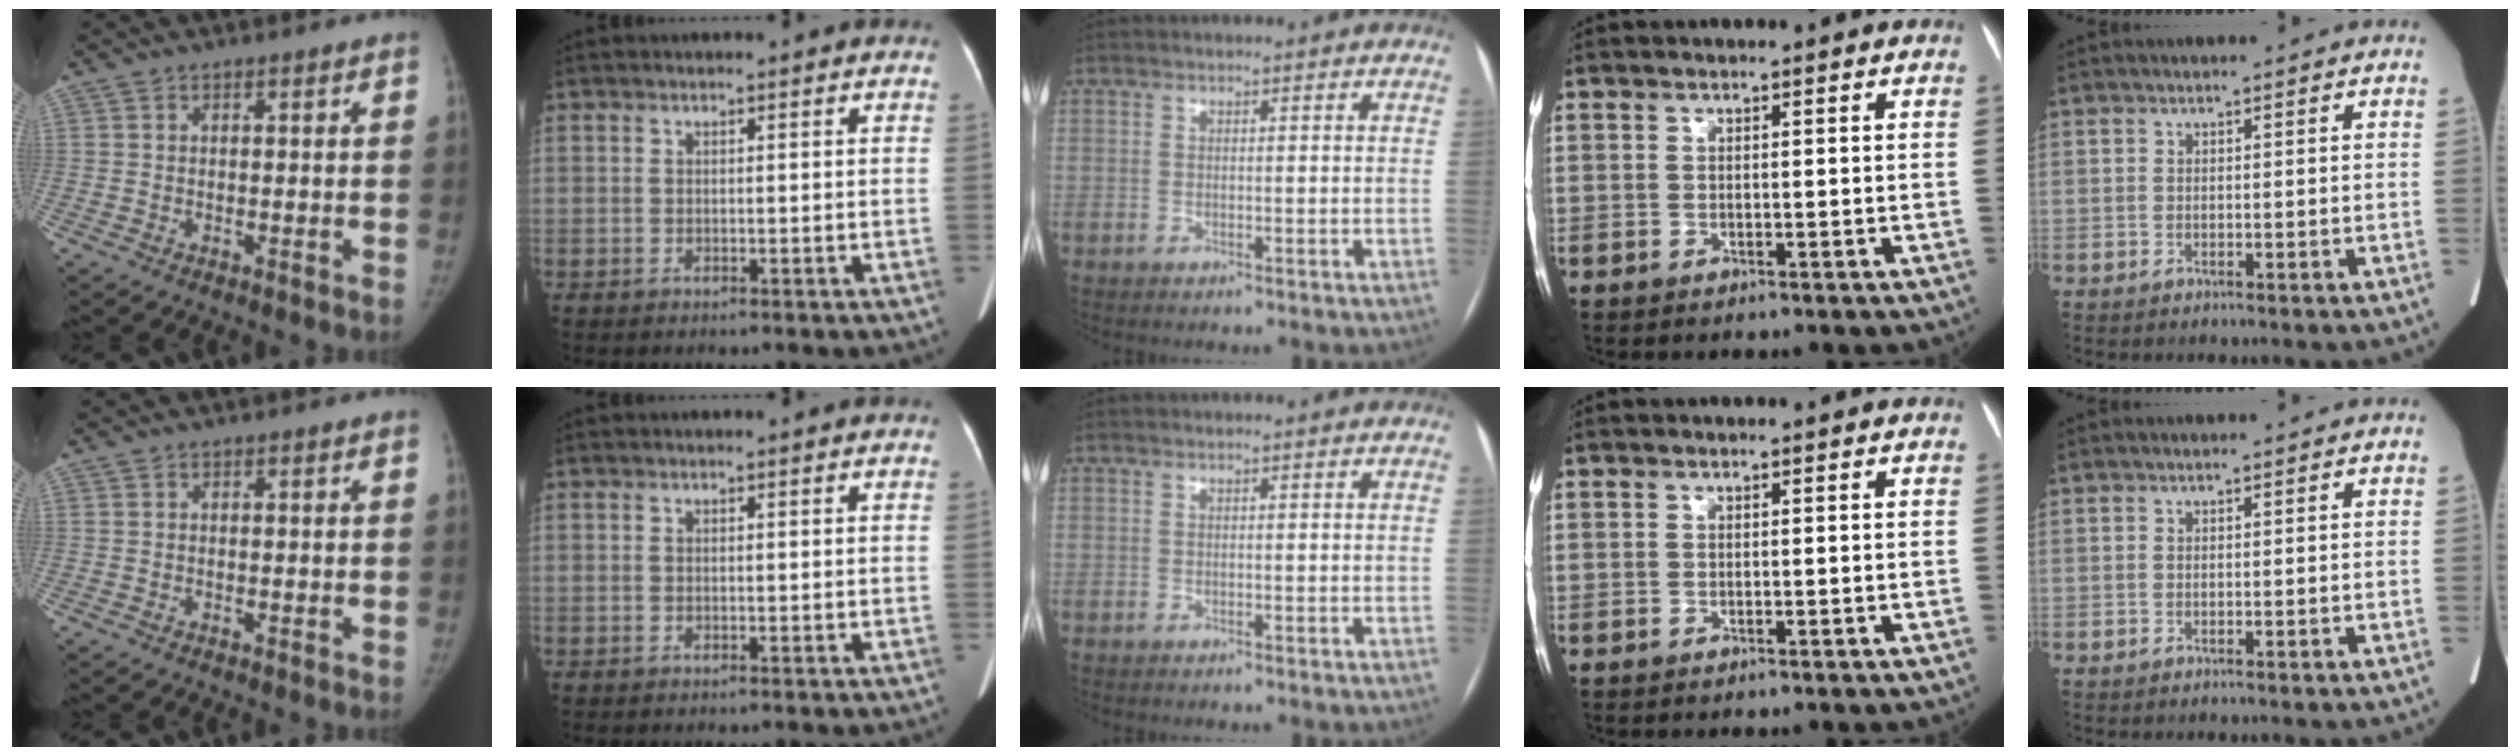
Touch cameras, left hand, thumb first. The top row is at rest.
{}